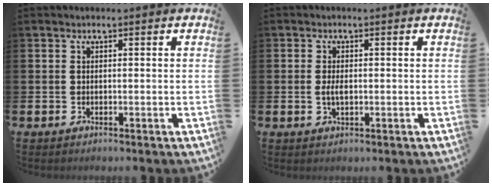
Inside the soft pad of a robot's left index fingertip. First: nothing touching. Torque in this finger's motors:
{"motor_torque": [0.22, 0.09, 0.07, 0.03]}